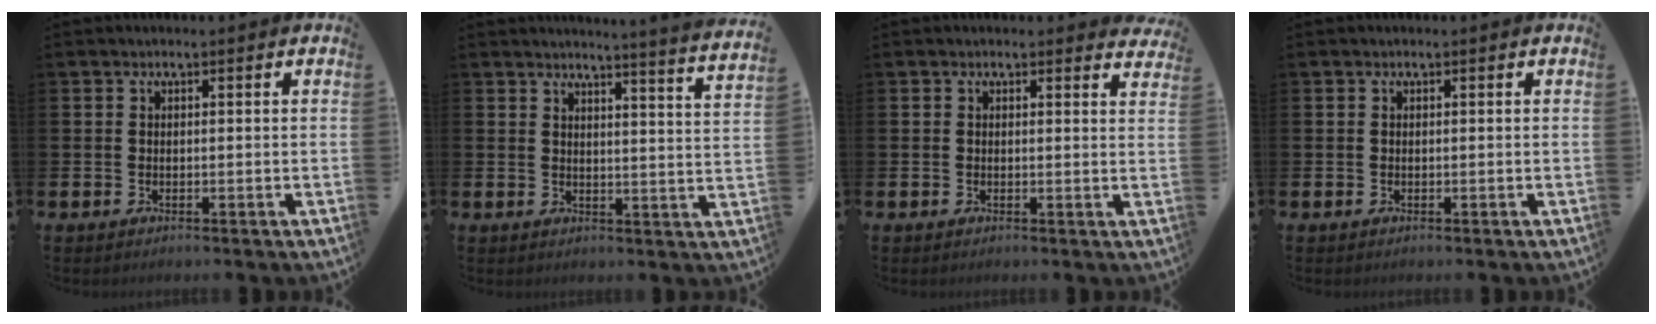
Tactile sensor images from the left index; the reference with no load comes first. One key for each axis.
{"total": 3.5, "fx": 3.4, "fy": -1.0, "fz": 0.5, "tx": -0.009, "ty": -0.039, "tz": 0.052}
{"total": 1.1, "fx": 1.1, "fy": 0.3, "fz": 0.1, "tx": 0.005, "ty": 0.000, "tz": 0.018}
{"total": 0.0}